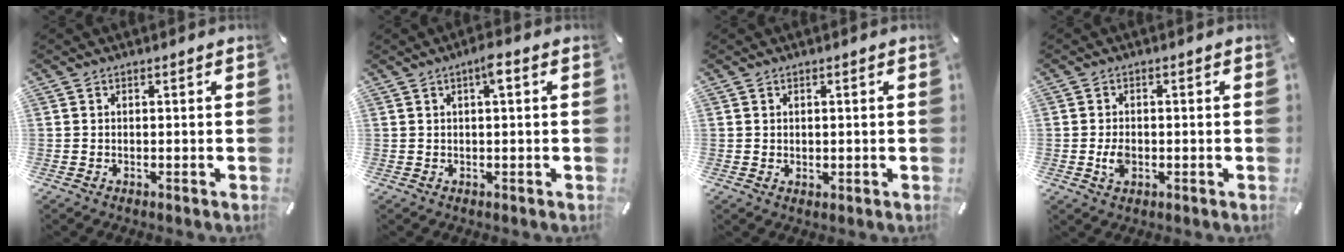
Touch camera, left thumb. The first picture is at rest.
{"total": 3.1, "force": [1.0, 0.6, 2.9], "torque": [-0.050, 0.002, 0.012]}
{"total": 0.8, "force": [0.3, 0.7, 0.2], "torque": [-0.003, 0.002, 0.006]}
{"total": 3.5, "force": [-0.7, 2.4, 2.5], "torque": [-0.057, -0.001, -0.015]}